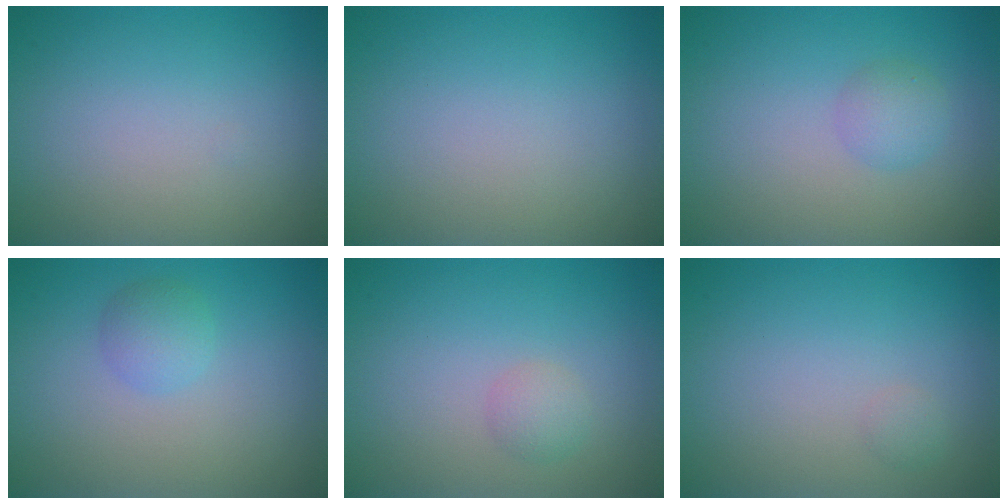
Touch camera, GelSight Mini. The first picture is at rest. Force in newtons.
{"total": 0.0}
{"total": 1.7, "press": 1.7, "slide": 0.1}
{"total": 1.9, "press": 1.9, "slide": 0.1}
{"total": 1.4, "press": 1.4, "slide": 0.0}
{"total": 0.6, "press": 0.6, "slide": 0.0}